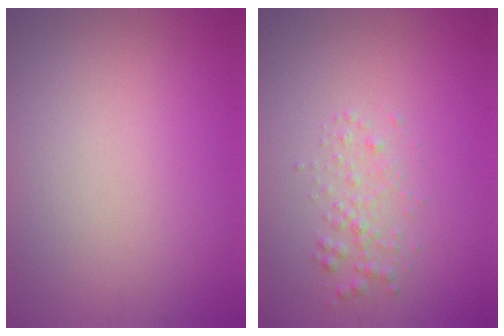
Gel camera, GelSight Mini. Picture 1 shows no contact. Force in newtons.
{"total": 1.7, "press": 1.7, "slide": 0.0}